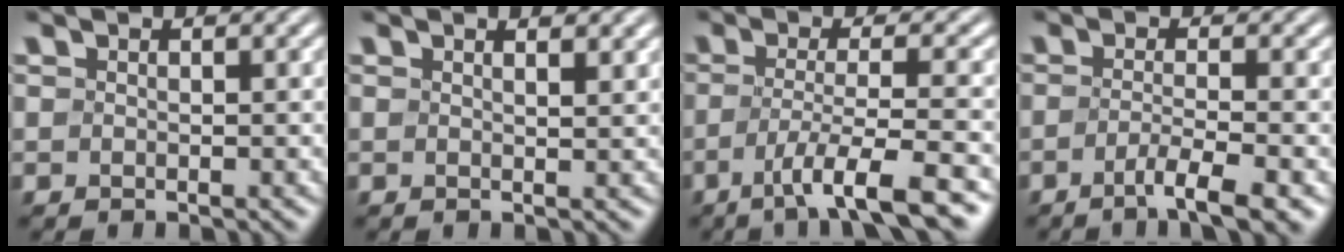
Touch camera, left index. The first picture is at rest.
{"total": 1.9, "force": [1.1, 0.6, 1.4], "torque": [-0.008, 0.005, 0.001]}
{"total": 6.6, "force": [-3.3, 1.1, 5.6], "torque": [-0.086, -0.008, -0.057]}
{"total": 3.9, "force": [-2.0, 0.6, 3.3], "torque": [-0.049, -0.003, -0.043]}